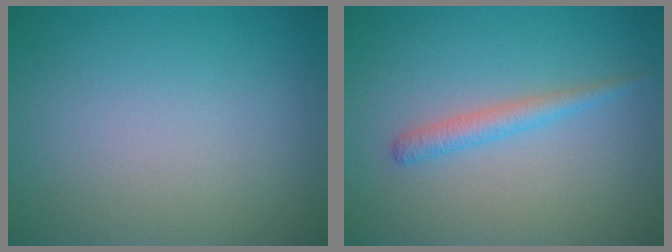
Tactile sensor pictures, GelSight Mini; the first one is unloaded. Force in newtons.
{"total": 1.9, "press": 1.8, "slide": 0.1}